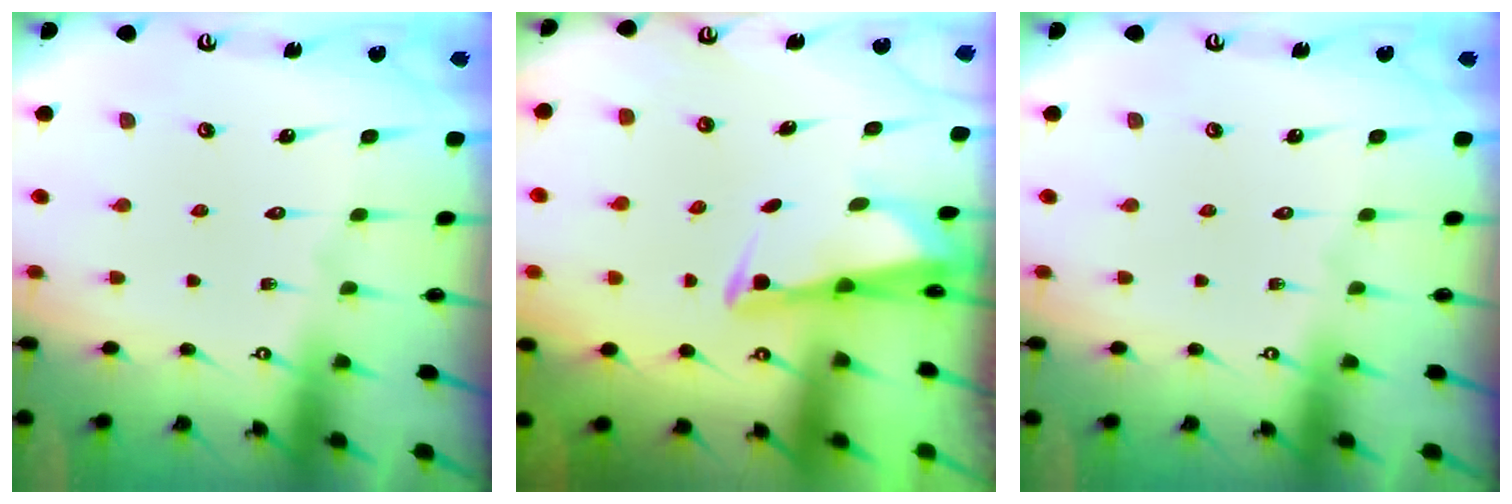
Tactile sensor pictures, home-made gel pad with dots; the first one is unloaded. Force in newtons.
{"total": 2.4, "press": 2.4, "slide": 0.5}
{"total": 0.0}